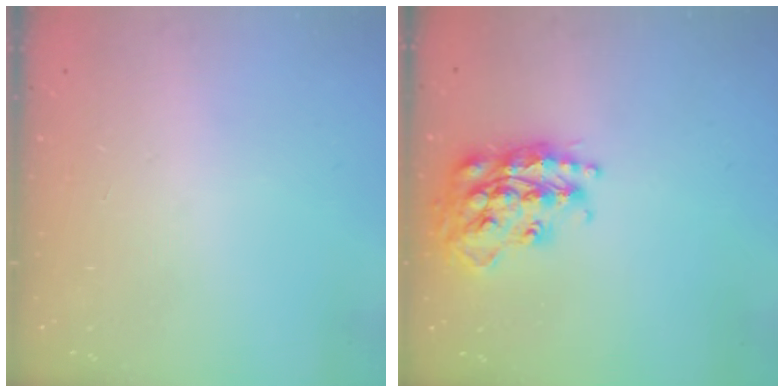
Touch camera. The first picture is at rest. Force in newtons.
{"total": 19.5, "press": 19.4, "slide": 1.3}